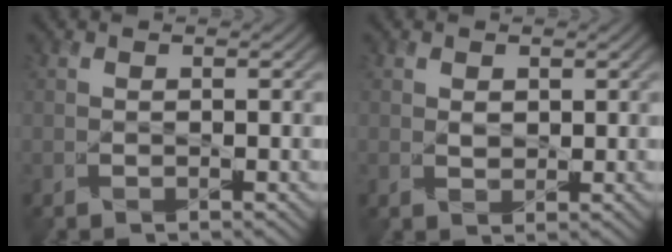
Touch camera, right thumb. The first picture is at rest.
{"total": 1.2, "force": [0.6, 0.9, 0.6], "torque": [-0.017, -0.003, 0.013]}